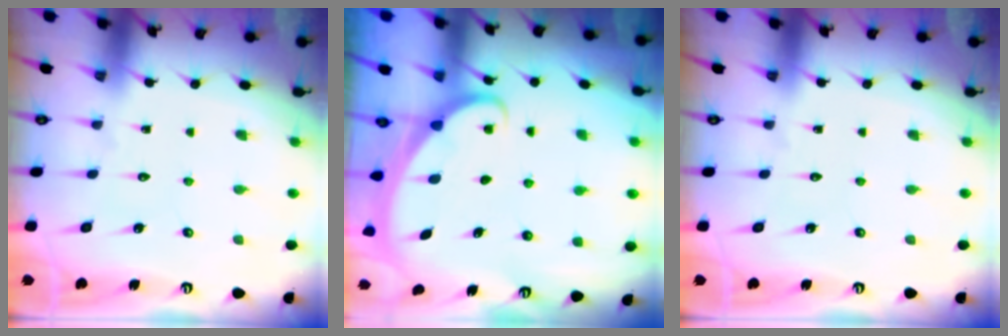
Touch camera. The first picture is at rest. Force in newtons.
{"total": 1.6, "press": 1.6, "slide": 0.1}
{"total": 0.0}